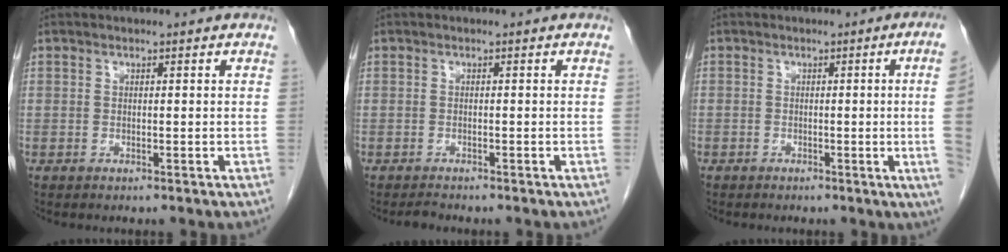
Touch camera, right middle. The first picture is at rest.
{"total": 0.9, "force": [-0.9, 0.0, 0.2], "torque": [-0.006, -0.004, -0.013]}
{"total": 6.5, "force": [-0.5, -2.3, 6.0], "torque": [-0.055, -0.011, -0.007]}